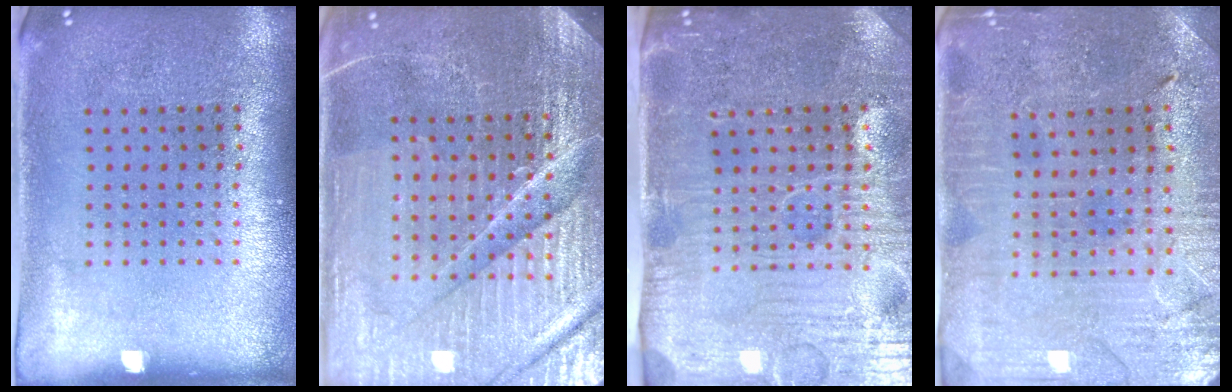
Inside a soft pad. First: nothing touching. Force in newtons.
{"total": 5.7, "press": 5.2, "slide": 2.3}
{"total": 5.0, "press": 4.5, "slide": 2.2}
{"total": 1.2, "press": 1.2, "slide": 0.2}